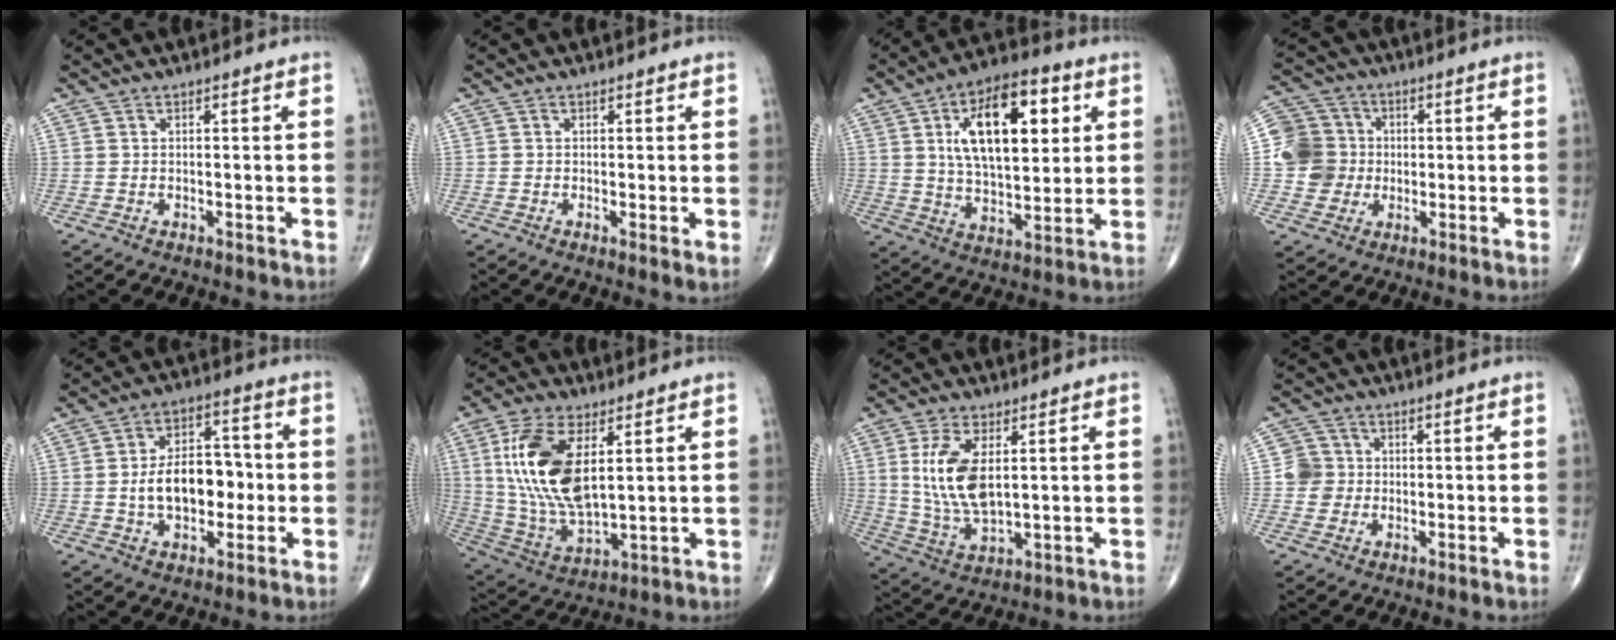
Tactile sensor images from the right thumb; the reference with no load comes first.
{"total": 1.6, "force": [0.0, 0.3, 1.6], "torque": [-0.031, -0.008, -0.004]}
{"total": 19.2, "force": [5.7, 9.5, 15.7], "torque": [-0.223, -0.009, 0.094]}
{"total": 9.9, "force": [-0.3, 9.5, 2.6], "torque": [-0.023, 0.016, -0.009]}
{"total": 12.5, "force": [-1.3, 7.8, 9.7], "torque": [-0.132, 0.030, -0.023]}
{"total": 17.9, "force": [4.6, 8.5, 15.1], "torque": [-0.304, -0.020, 0.097]}
{"total": 11.3, "force": [2.3, 5.2, 9.7], "torque": [-0.198, -0.015, 0.056]}
{"total": 4.2, "force": [-0.1, 4.1, 0.5], "torque": [0.021, 0.009, -0.009]}